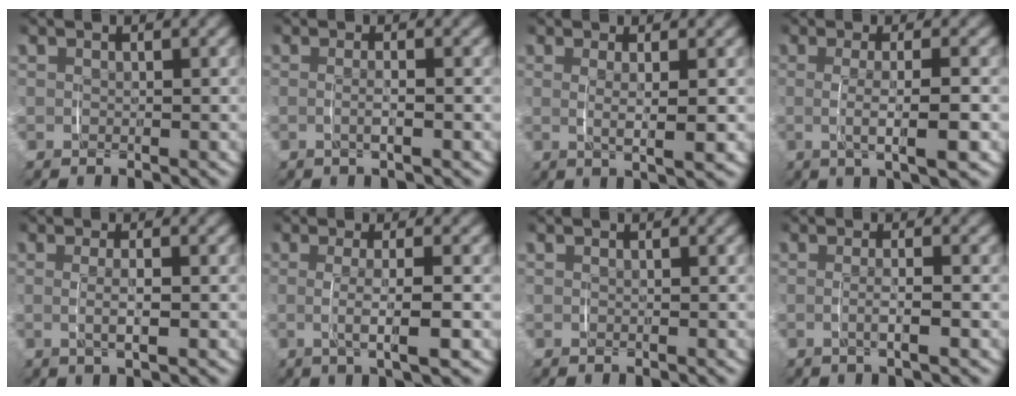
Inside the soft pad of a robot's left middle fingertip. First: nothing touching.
{"total": 1.4, "force": [-0.3, -0.1, 1.4], "torque": [-0.024, -0.002, -0.005]}
{"total": 2.9, "force": [0.3, 0.2, 2.9], "torque": [-0.048, -0.005, 0.010]}
{"total": 4.1, "force": [-0.7, 0.4, 4.1], "torque": [-0.067, -0.003, -0.008]}
{"total": 2.5, "force": [-0.2, 0.4, 2.4], "torque": [-0.041, -0.002, 0.000]}
{"total": 3.9, "force": [-0.5, 0.4, 3.8], "torque": [-0.063, -0.002, -0.007]}
{"total": 0.0}
{"total": 1.9, "force": [-0.5, -0.1, 1.8], "torque": [-0.031, -0.001, -0.008]}